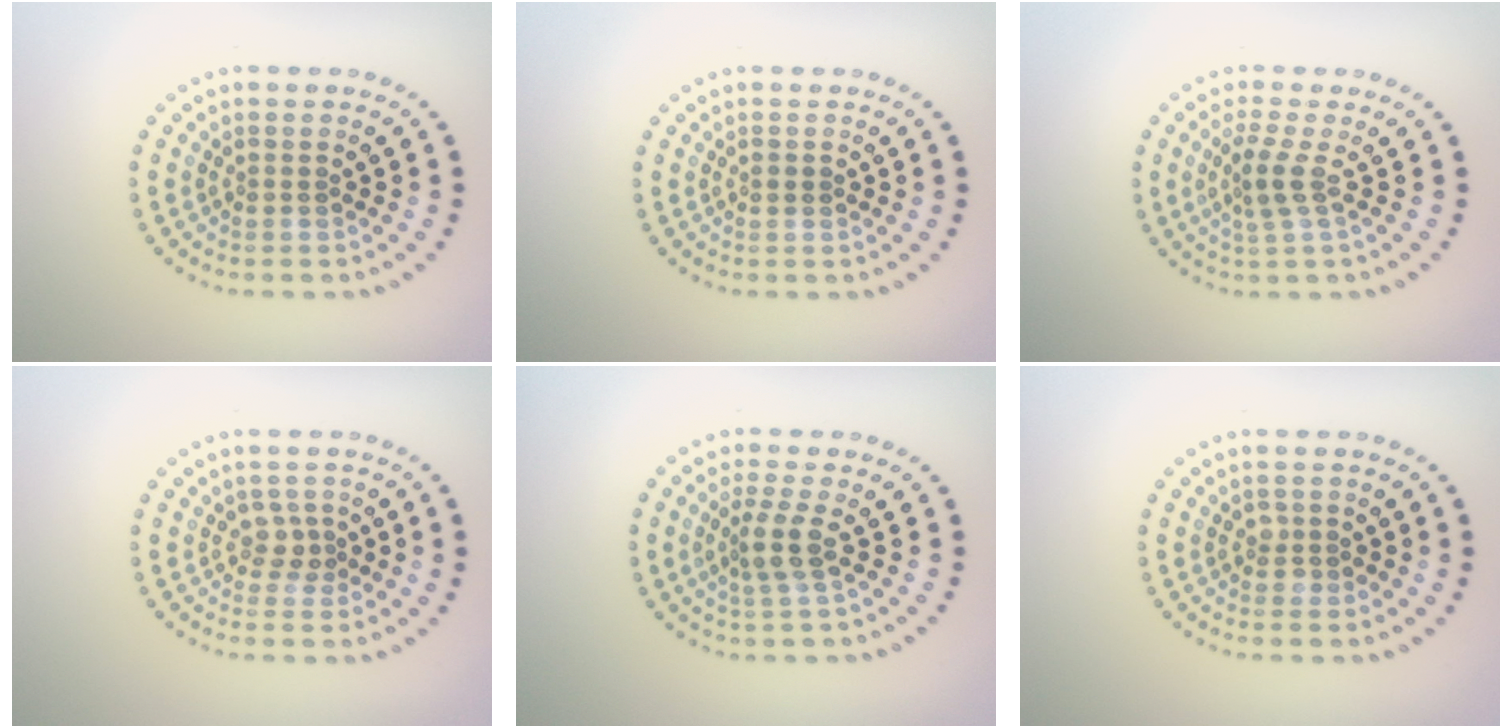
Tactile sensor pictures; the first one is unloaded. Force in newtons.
{"total": 0.8, "press": 0.8, "slide": 0.1}
{"total": 2.3, "press": 1.7, "slide": 1.6}
{"total": 1.7, "press": 1.3, "slide": 1.0}
{"total": 2.6, "press": 2.0, "slide": 1.7}
{"total": 0.9, "press": 0.9, "slide": 0.2}